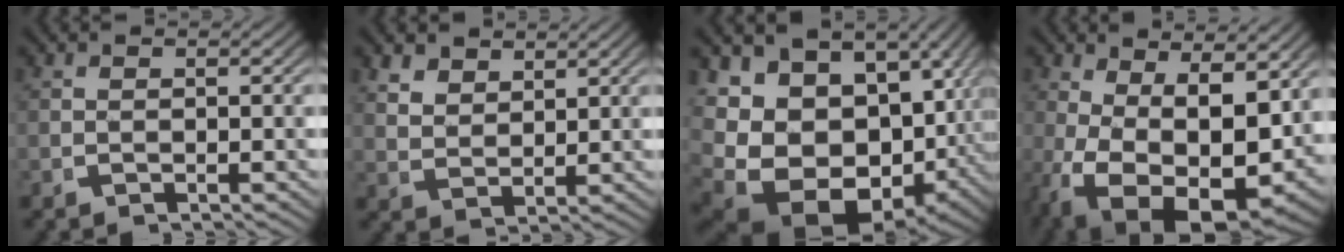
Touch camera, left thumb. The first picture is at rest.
{"total": 3.5, "force": [2.8, 1.6, 1.4], "torque": [-0.019, -0.007, 0.059]}
{"total": 19.3, "force": [-1.9, 14.5, 12.5], "torque": [-0.258, -0.082, -0.002]}
{"total": 12.1, "force": [-2.1, 6.7, 9.9], "torque": [-0.198, -0.062, 0.005]}